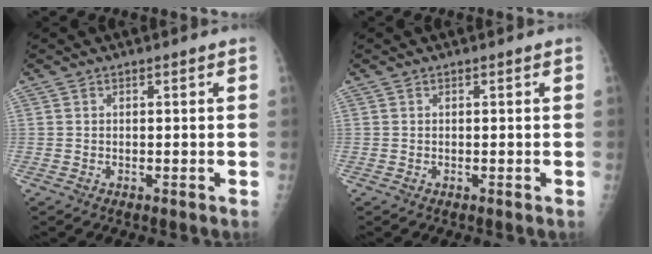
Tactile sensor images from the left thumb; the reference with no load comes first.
{"total": 0.0}